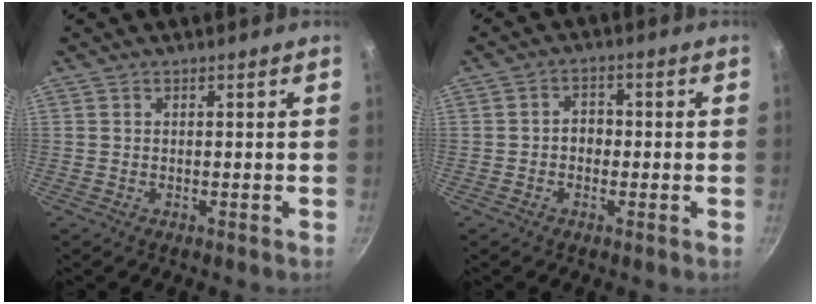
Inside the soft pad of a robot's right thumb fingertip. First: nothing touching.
{"total": 3.4, "force": [-0.5, 2.8, 1.9], "torque": [-0.008, 0.013, -0.013]}